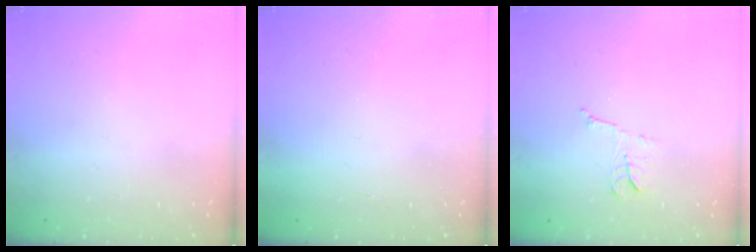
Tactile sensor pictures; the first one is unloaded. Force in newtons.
{"total": 1.8, "press": 1.8, "slide": 0.1}
{"total": 6.0, "press": 6.0, "slide": 0.5}